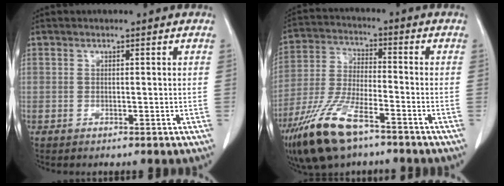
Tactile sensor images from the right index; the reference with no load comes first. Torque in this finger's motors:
{"motor_torque": [1.35, -0.79, 0.76, 0.17]}